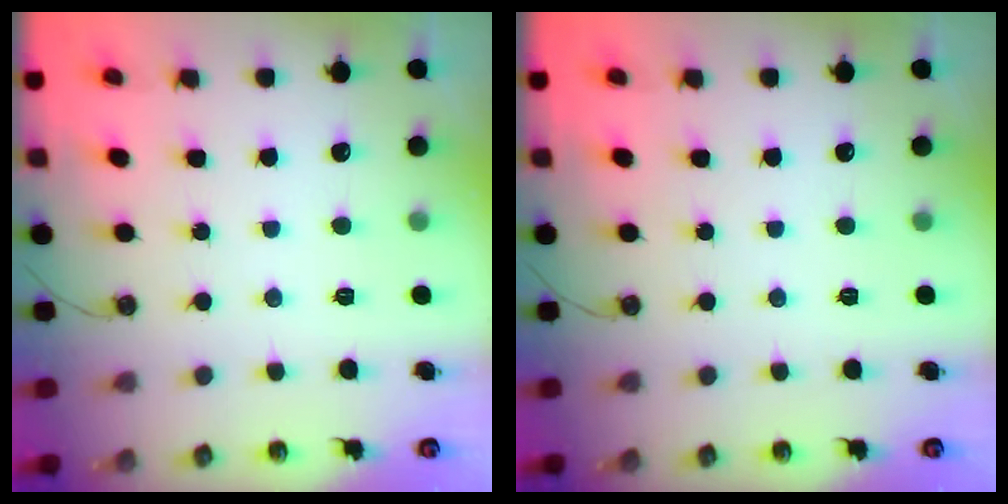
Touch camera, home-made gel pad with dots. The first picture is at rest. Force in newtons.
{"total": 0.0}